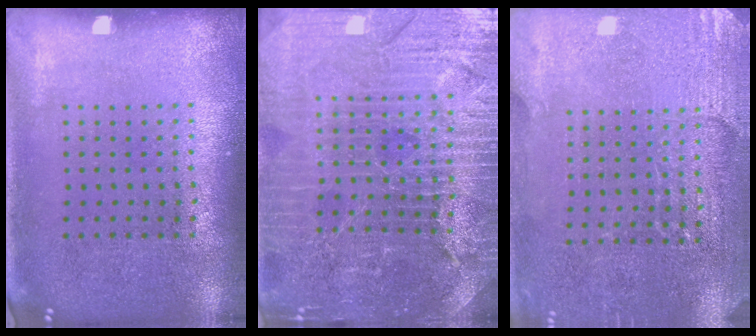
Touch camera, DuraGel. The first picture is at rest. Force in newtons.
{"total": 4.9, "press": 4.6, "slide": 1.7}
{"total": 2.9, "press": 2.9, "slide": 0.5}